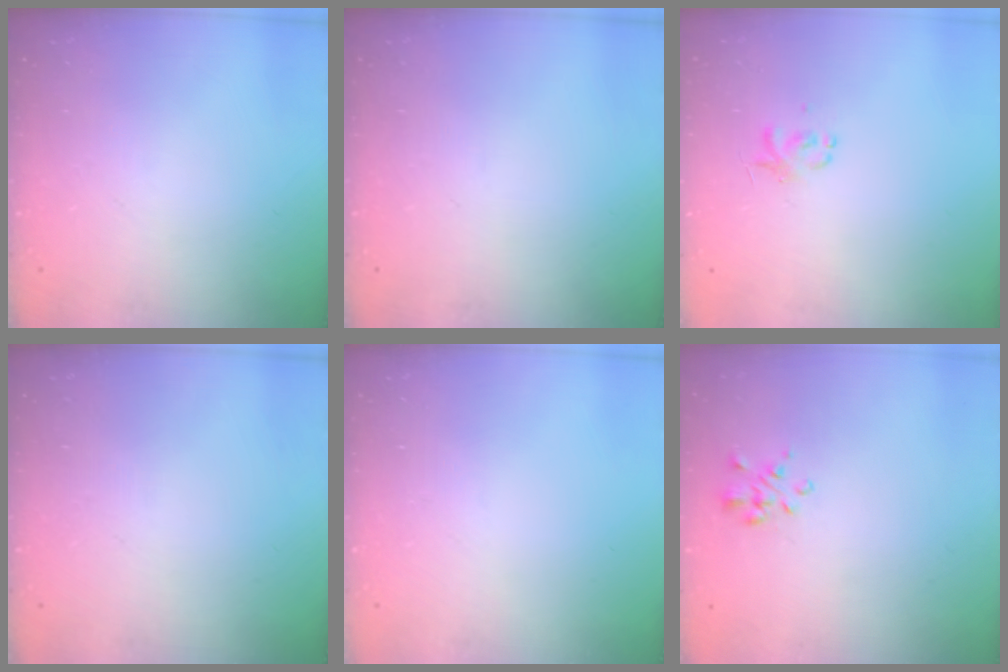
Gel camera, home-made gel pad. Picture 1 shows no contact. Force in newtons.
{"total": 0.0}
{"total": 2.6, "press": 2.6, "slide": 0.5}
{"total": 0.0}
{"total": 0.0}
{"total": 1.3, "press": 1.2, "slide": 0.7}